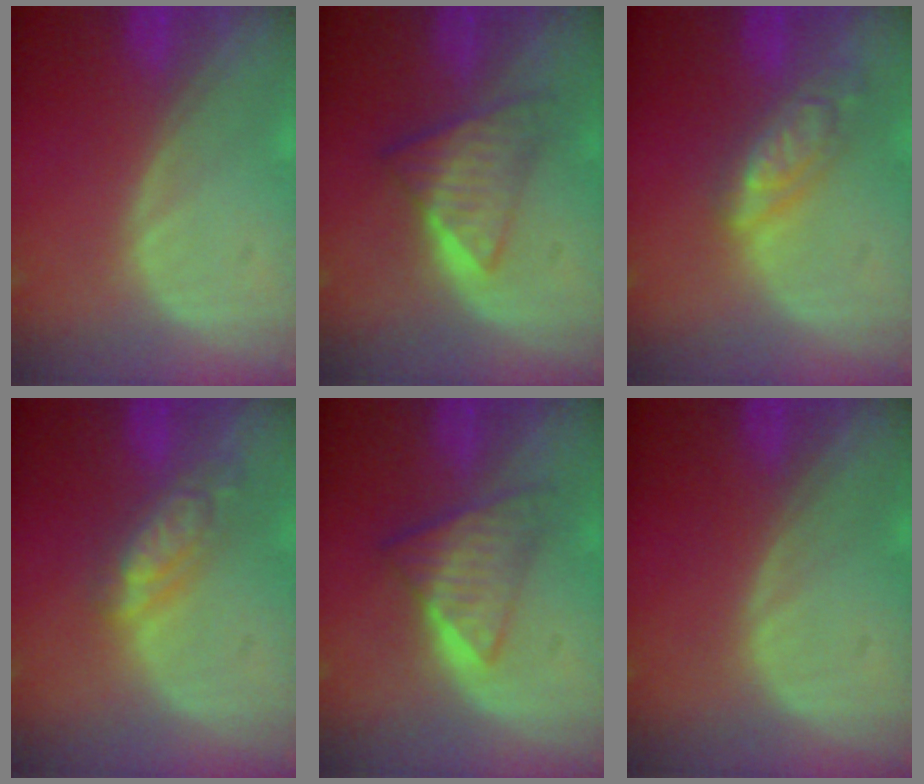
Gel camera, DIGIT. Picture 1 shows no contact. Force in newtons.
{"total": 6.3, "press": 5.5, "slide": 3.0}
{"total": 6.0, "press": 5.1, "slide": 3.0}
{"total": 5.5, "press": 5.0, "slide": 2.4}
{"total": 6.3, "press": 5.5, "slide": 3.0}
{"total": 0.0}